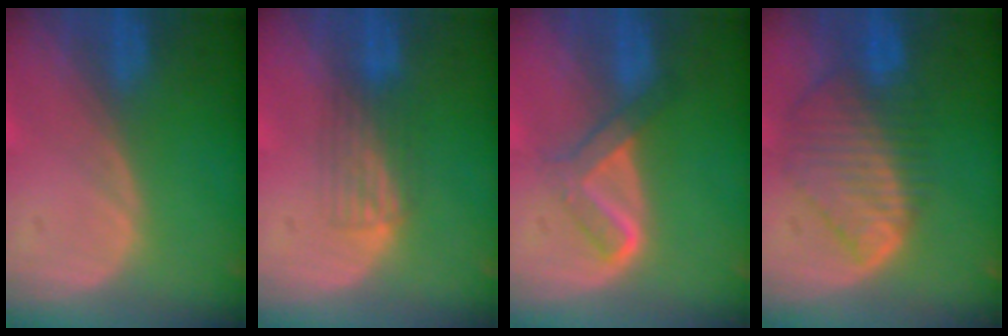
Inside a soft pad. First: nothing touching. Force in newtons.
{"total": 3.2, "press": 3.0, "slide": 1.2}
{"total": 4.6, "press": 4.5, "slide": 0.6}
{"total": 8.6, "press": 7.6, "slide": 4.1}